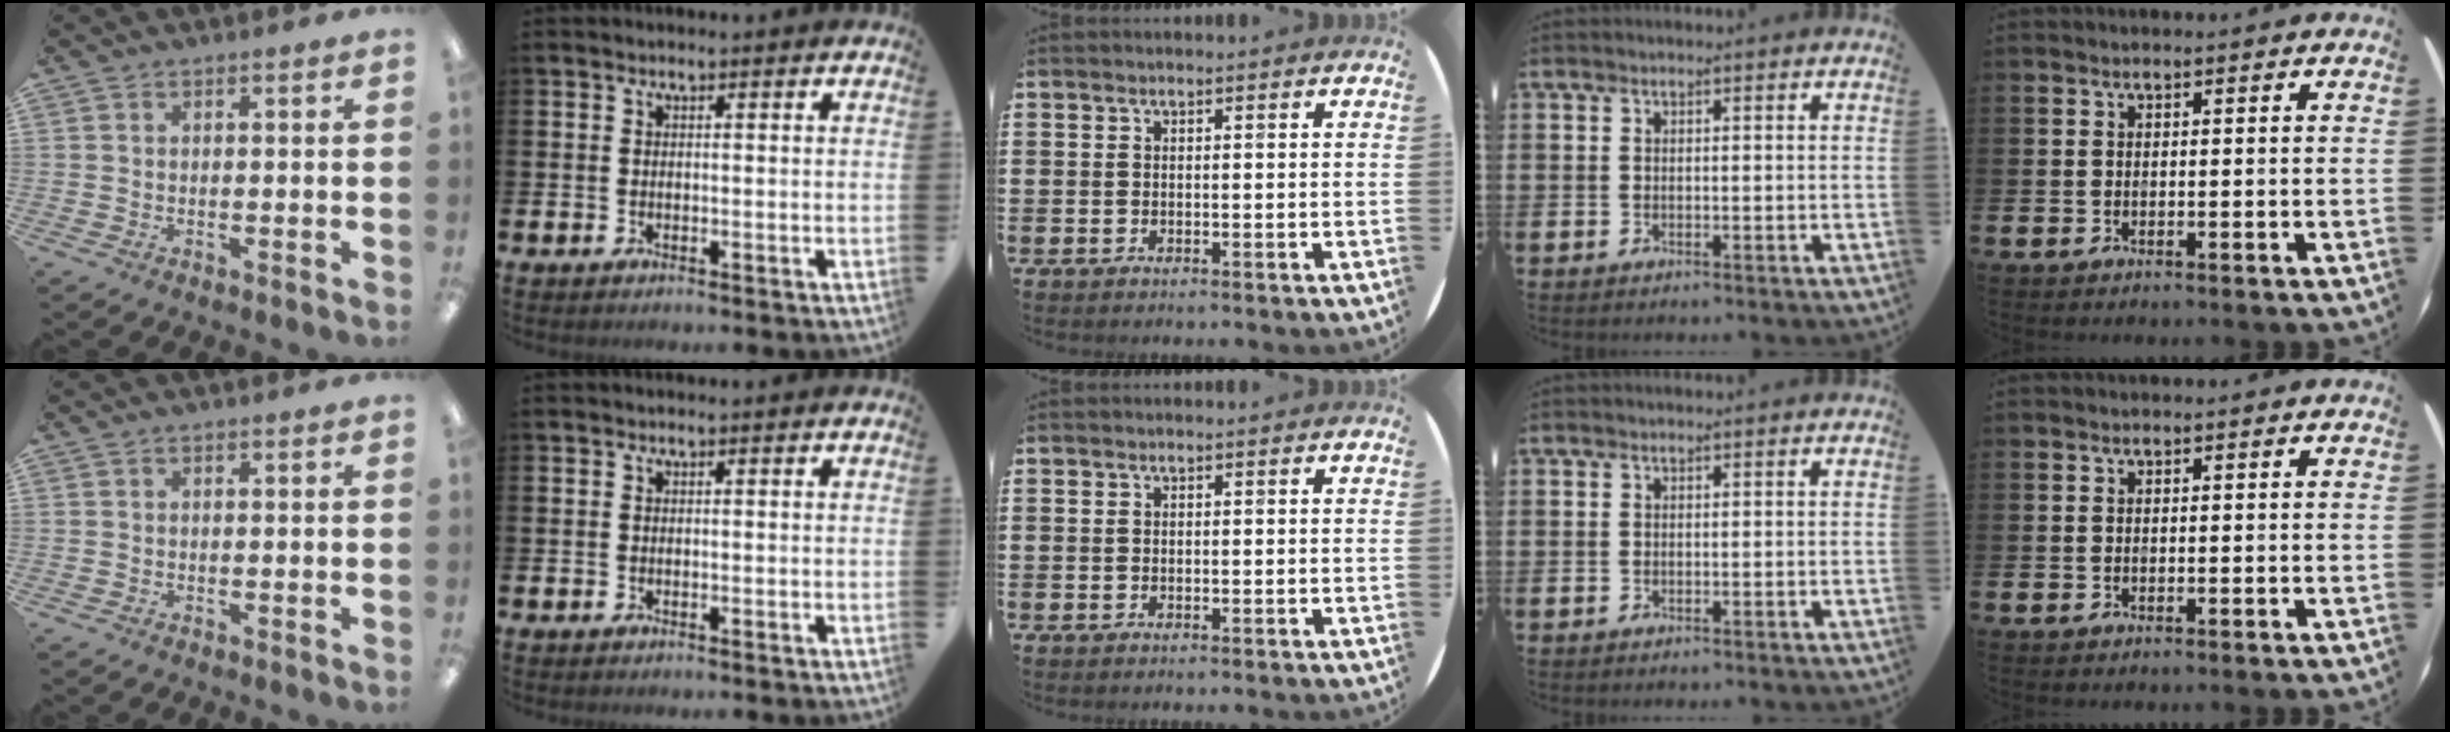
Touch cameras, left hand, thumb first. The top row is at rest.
{}